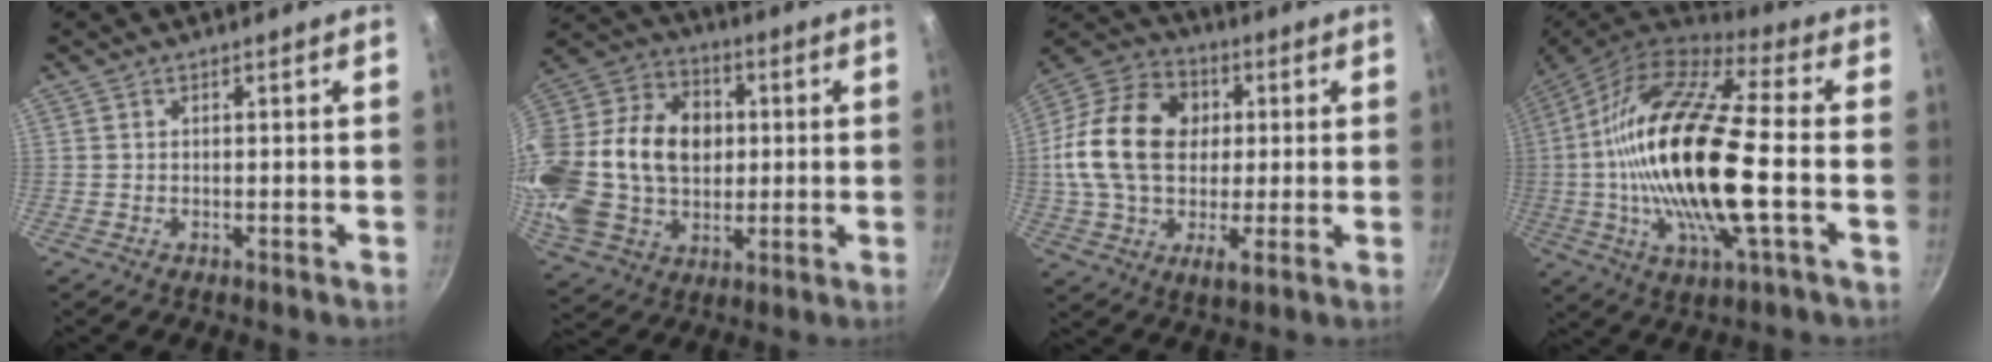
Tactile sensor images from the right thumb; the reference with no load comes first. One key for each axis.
{"total": 28.3, "fx": 2.1, "fy": 21.1, "fz": 18.7, "tx": -0.372, "ty": 0.027, "tz": 0.040}
{"total": 20.4, "fx": 2.4, "fy": 14.4, "fz": 14.3, "tx": -0.243, "ty": 0.018, "tz": 0.022}
{"total": 25.4, "fx": -2.0, "fy": 8.0, "fz": 24.1, "tx": -0.469, "ty": 0.019, "tz": -0.052}